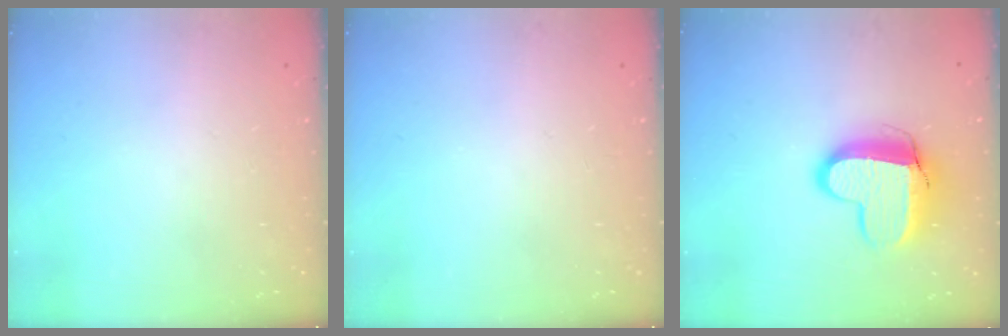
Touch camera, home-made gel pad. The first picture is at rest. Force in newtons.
{"total": 0.0}
{"total": 12.7, "press": 12.6, "slide": 1.1}